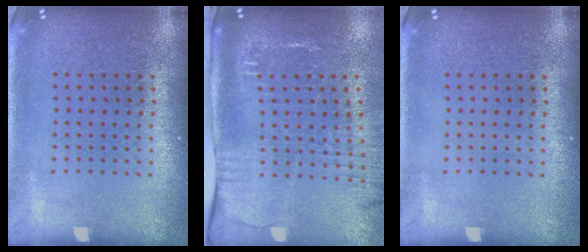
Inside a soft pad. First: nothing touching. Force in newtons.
{"total": 2.7, "press": 2.1, "slide": 1.7}
{"total": 0.0}